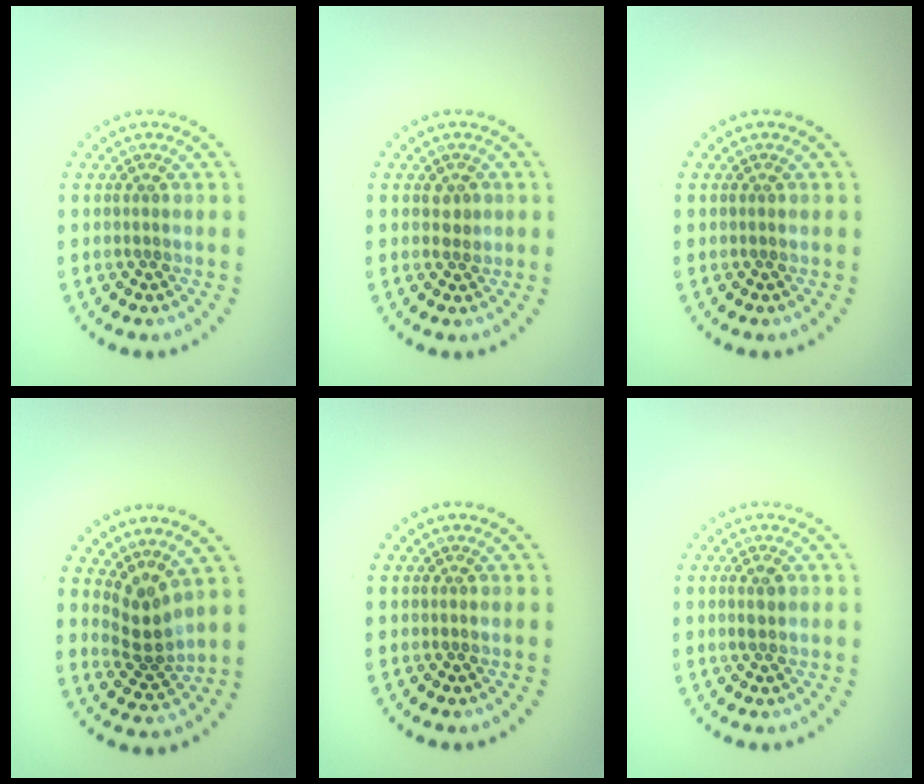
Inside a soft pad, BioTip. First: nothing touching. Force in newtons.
{"total": 1.1, "press": 1.0, "slide": 0.4}
{"total": 0.0}
{"total": 2.9, "press": 2.2, "slide": 1.9}
{"total": 0.0}
{"total": 1.1, "press": 1.1, "slide": 0.1}